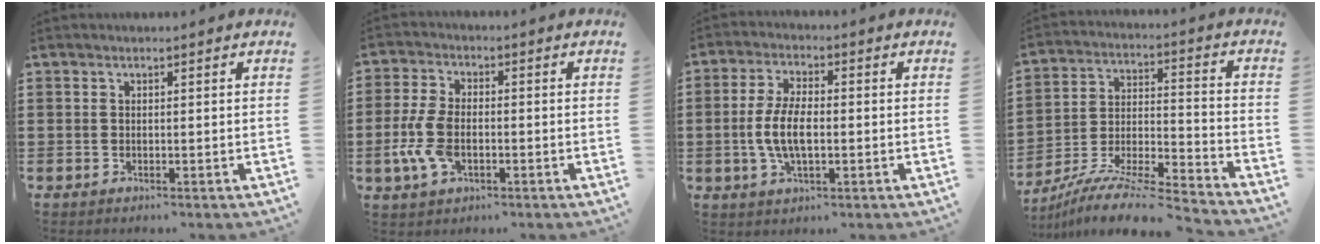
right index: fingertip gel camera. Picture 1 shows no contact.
{"total": 6.8, "force": [-1.7, 3.8, 5.4], "torque": [-0.136, -0.003, -0.039]}
{"total": 6.8, "force": [-0.9, 3.0, 6.1], "torque": [-0.141, -0.005, -0.025]}
{"total": 9.5, "force": [-8.8, 0.2, 3.5], "torque": [-0.058, 0.004, -0.175]}